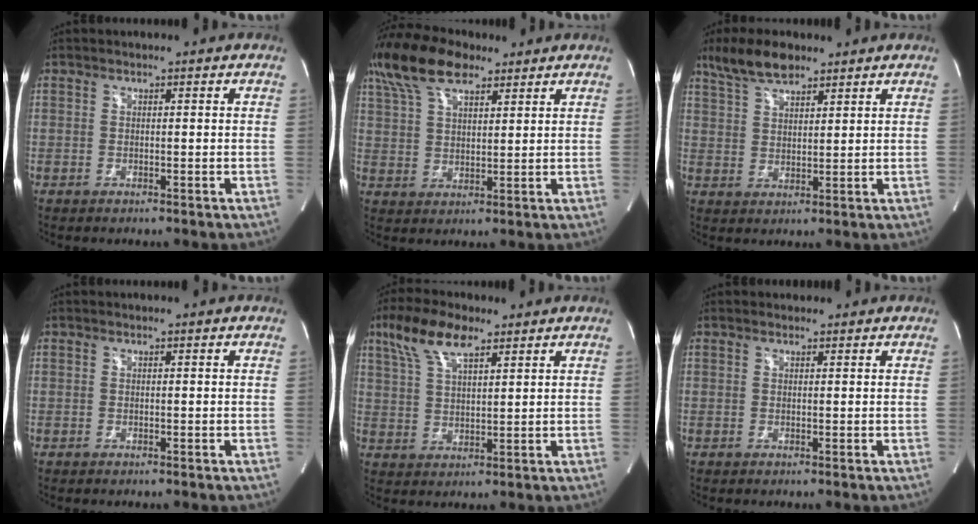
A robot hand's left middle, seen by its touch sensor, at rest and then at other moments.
{"total": 11.1, "force": [8.0, 4.2, 6.4], "torque": [-0.134, 0.028, 0.153]}
{"total": 7.7, "force": [6.0, 2.5, 4.1], "torque": [-0.086, 0.012, 0.116]}
{"total": 0.0}
{"total": 8.9, "force": [5.7, 2.8, 6.2], "torque": [-0.133, 0.022, 0.113]}
{"total": 1.1, "force": [0.9, 0.6, 0.2], "torque": [-0.014, 0.017, 0.017]}